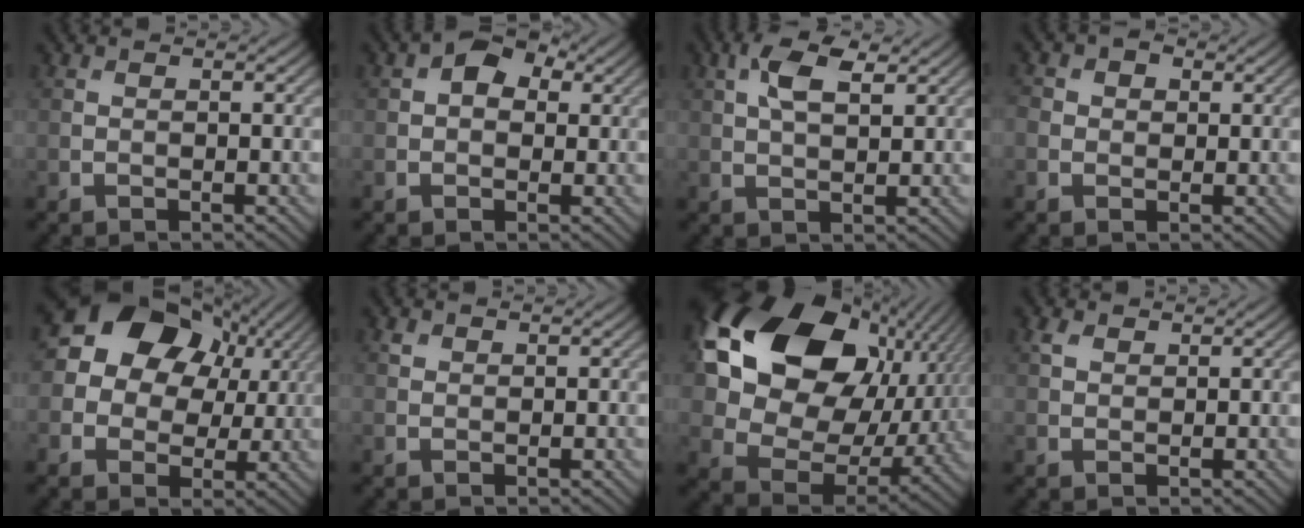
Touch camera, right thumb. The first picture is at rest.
{"total": 3.7, "force": [1.1, 2.6, 2.5], "torque": [-0.037, 0.005, 0.009]}
{"total": 5.5, "force": [2.3, 2.3, 4.3], "torque": [-0.098, 0.007, 0.042]}
{"total": 3.2, "force": [0.7, 2.8, 1.5], "torque": [-0.037, 0.008, -0.001]}
{"total": 15.4, "force": [4.9, 12.6, 7.3], "torque": [-0.195, 0.051, 0.083]}
{"total": 0.6, "force": [0.4, 0.4, 0.2], "torque": [-0.004, -0.003, 0.009]}
{"total": 20.6, "force": [6.4, 14.7, 12.9], "torque": [-0.284, -0.002, 0.135]}
{"total": 1.5, "force": [0.9, 0.9, 0.7], "torque": [-0.019, 0.002, 0.019]}